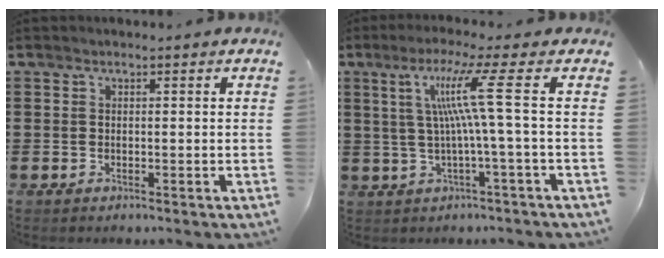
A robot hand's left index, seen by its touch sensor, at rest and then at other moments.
{"total": 8.9, "force": [1.6, -1.4, 8.7], "torque": [-0.180, 0.001, 0.010]}